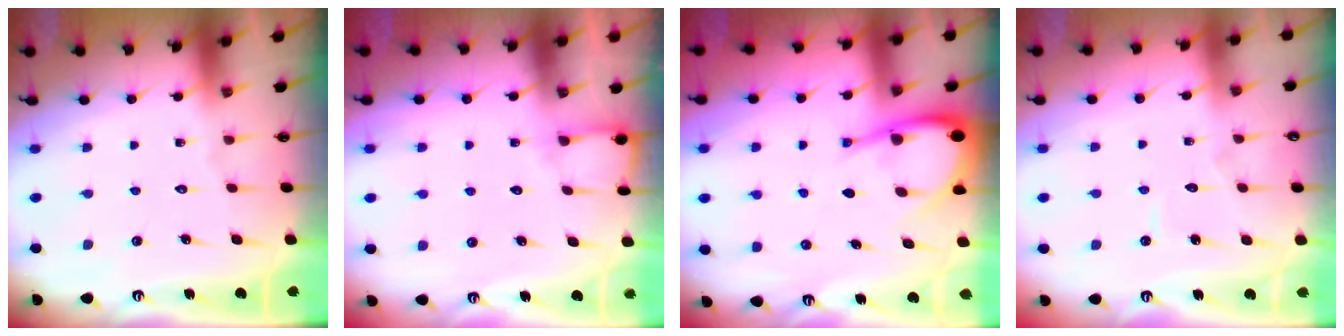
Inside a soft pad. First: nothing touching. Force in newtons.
{"total": 5.8, "press": 5.8, "slide": 0.5}
{"total": 8.7, "press": 8.7, "slide": 1.0}
{"total": 2.9, "press": 2.9, "slide": 0.2}